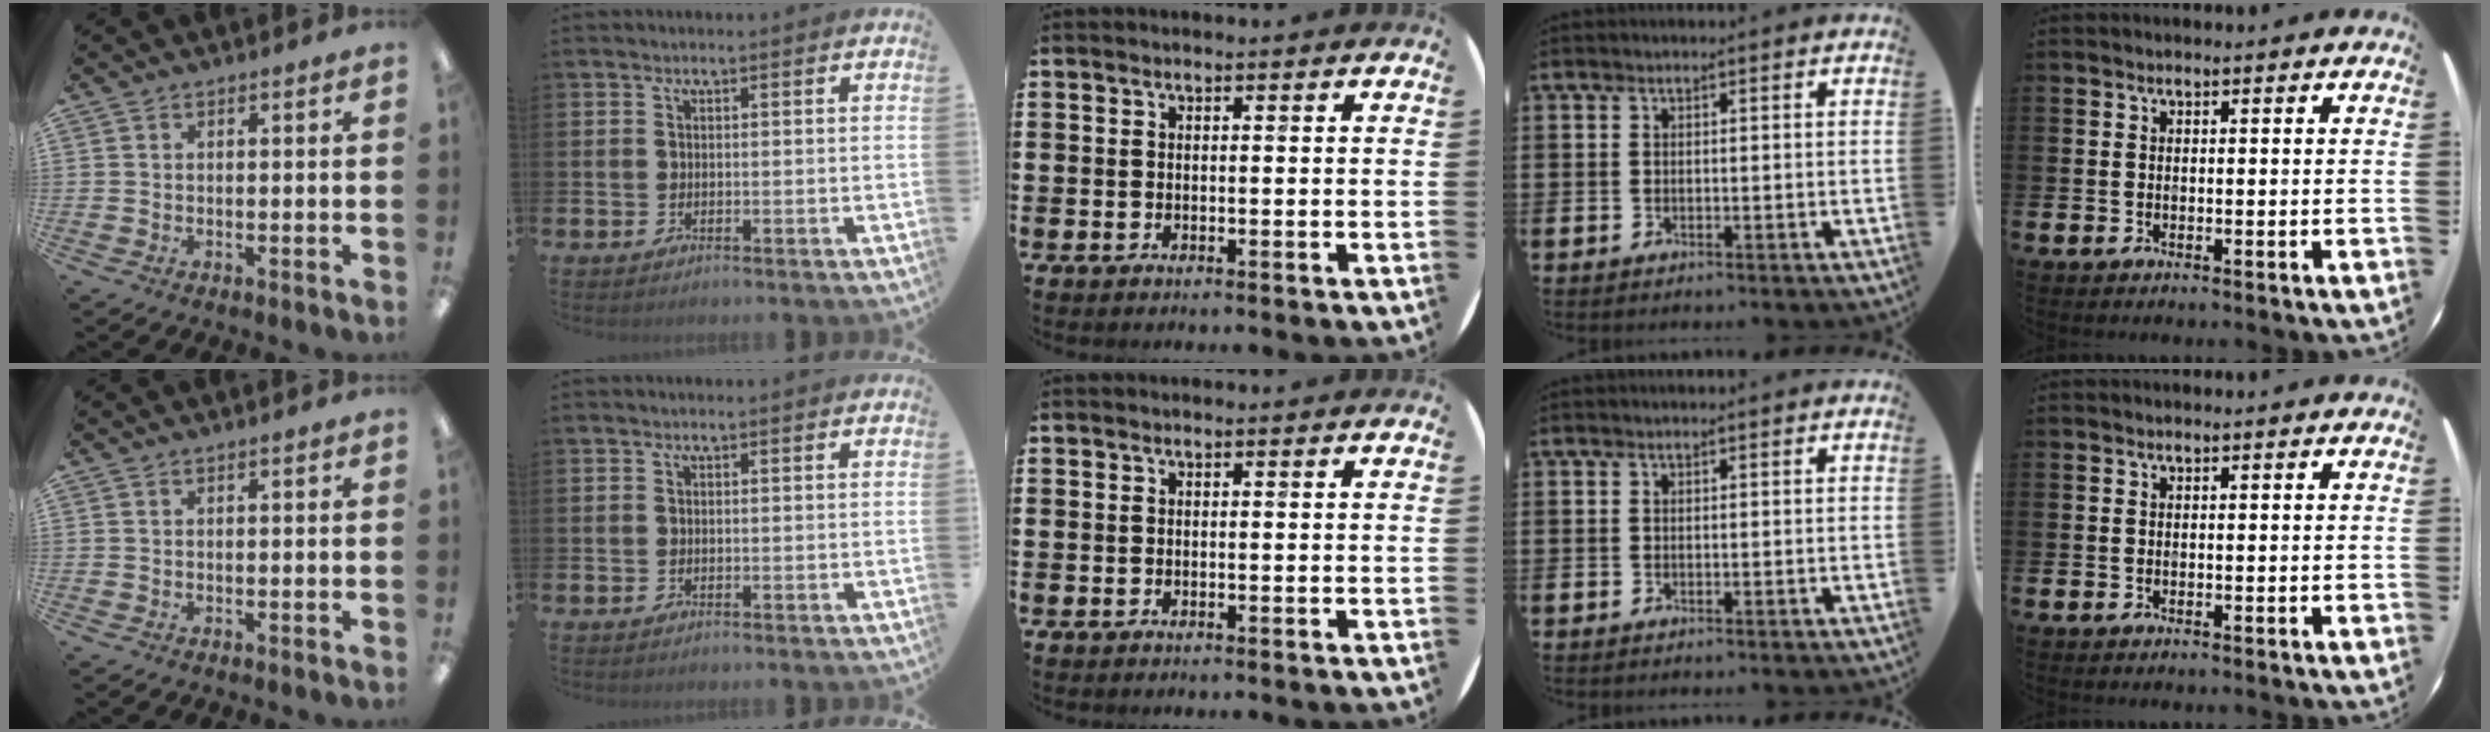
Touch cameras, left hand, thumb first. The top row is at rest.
{}